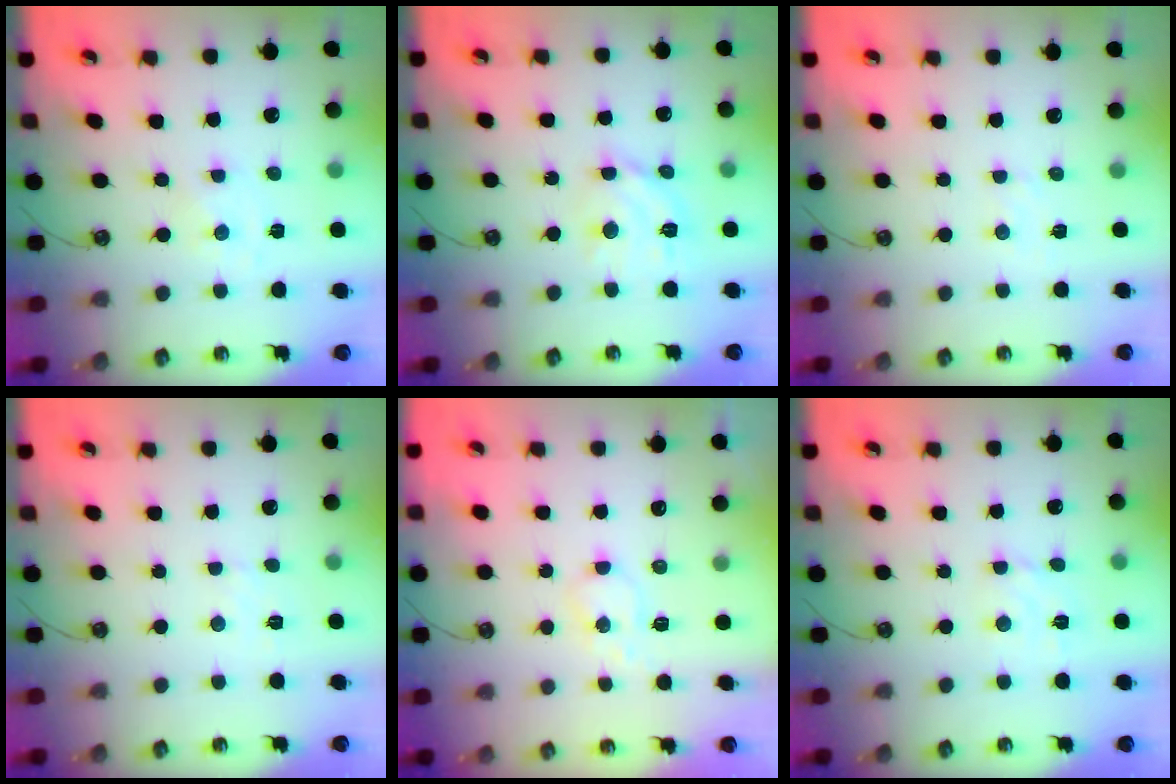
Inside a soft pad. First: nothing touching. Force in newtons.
{"total": 11.9, "press": 11.9, "slide": 1.0}
{"total": 2.9, "press": 2.9, "slide": 0.5}
{"total": 3.9, "press": 3.9, "slide": 0.5}
{"total": 5.0, "press": 4.9, "slide": 0.4}
{"total": 2.9, "press": 2.9, "slide": 0.4}